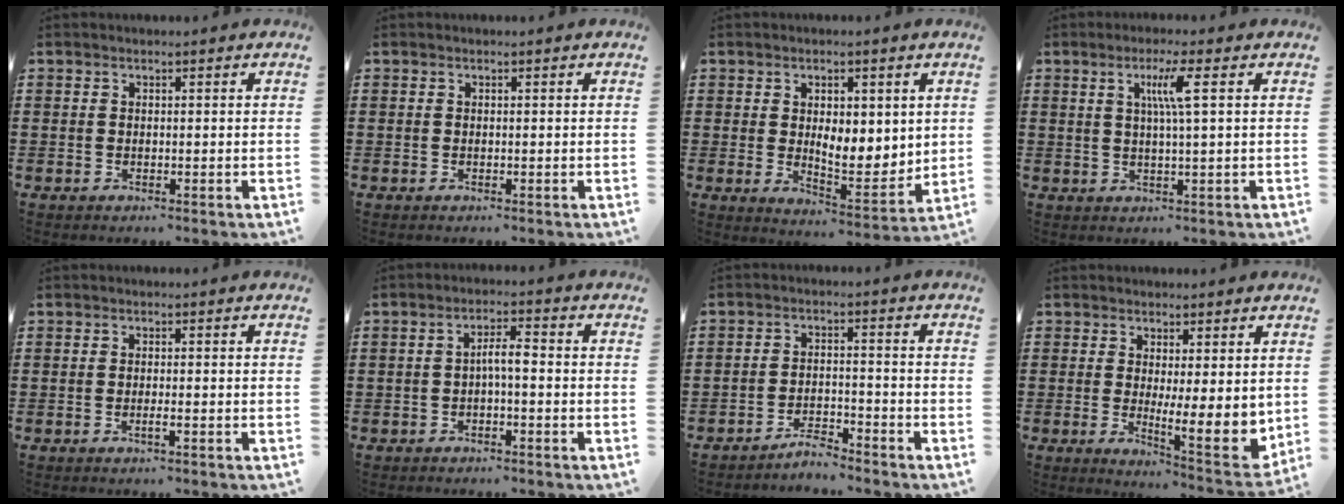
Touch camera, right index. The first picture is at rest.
{"total": 0.0}
{"total": 5.3, "force": [2.0, 3.0, 3.9], "torque": [-0.069, -0.009, 0.031]}
{"total": 5.0, "force": [1.6, -0.1, 4.7], "torque": [-0.096, 0.000, 0.022]}
{"total": 1.1, "force": [-0.6, 0.0, 1.0], "torque": [-0.017, -0.004, -0.011]}
{"total": 3.0, "force": [-0.7, 0.6, 2.8], "torque": [-0.053, 0.005, -0.015]}
{"total": 3.4, "force": [-3.4, 0.3, 0.6], "torque": [-0.015, 0.005, -0.069]}
{"total": 5.9, "force": [1.5, 1.8, 5.4], "torque": [-0.072, -0.033, 0.027]}